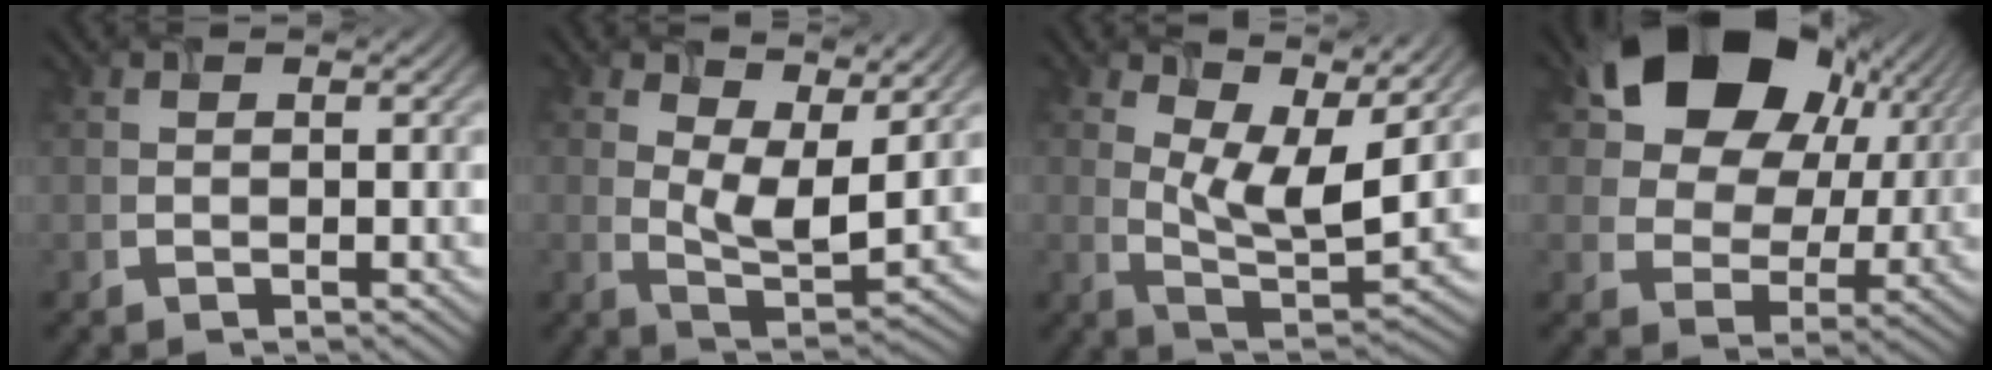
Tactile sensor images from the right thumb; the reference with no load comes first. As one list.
[{"total": 6.9, "force": [3.4, 3.2, 5.0], "torque": [-0.097, -0.013, 0.059]}, {"total": 8.8, "force": [4.5, 3.5, 6.7], "torque": [-0.136, -0.013, 0.078]}, {"total": 16.3, "force": [7.4, 11.2, 9.3], "torque": [-0.158, 0.008, 0.129]}]